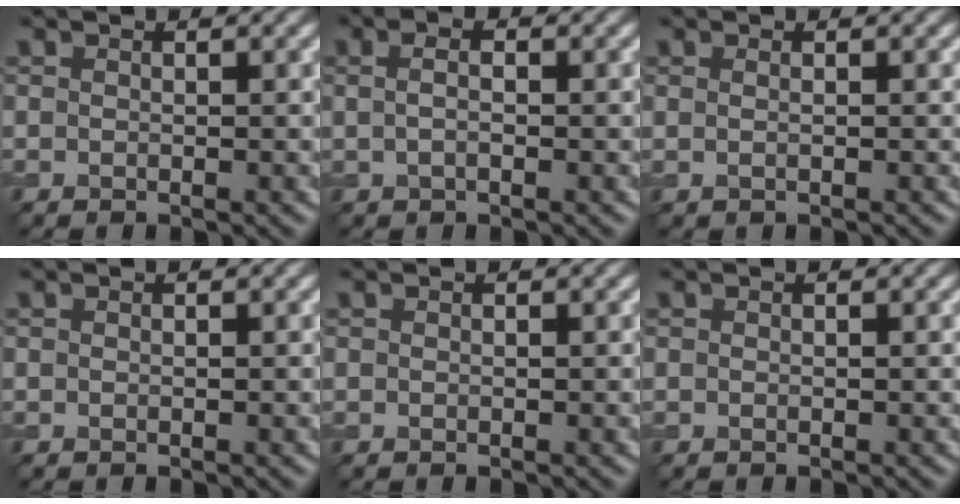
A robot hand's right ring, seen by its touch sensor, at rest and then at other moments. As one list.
[{"total": 2.2, "force": [0.5, 1.1, 1.9], "torque": [-0.031, 0.000, -0.002]}, {"total": 0.9, "force": [0.1, 0.4, 0.8], "torque": [-0.012, -0.002, -0.003]}, {"total": 0.0}, {"total": 0.0}, {"total": 0.0}]